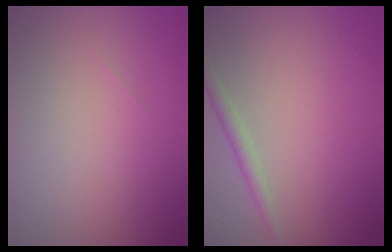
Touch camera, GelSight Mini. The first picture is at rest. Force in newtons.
{"total": 1.5, "press": 1.5, "slide": 0.0}